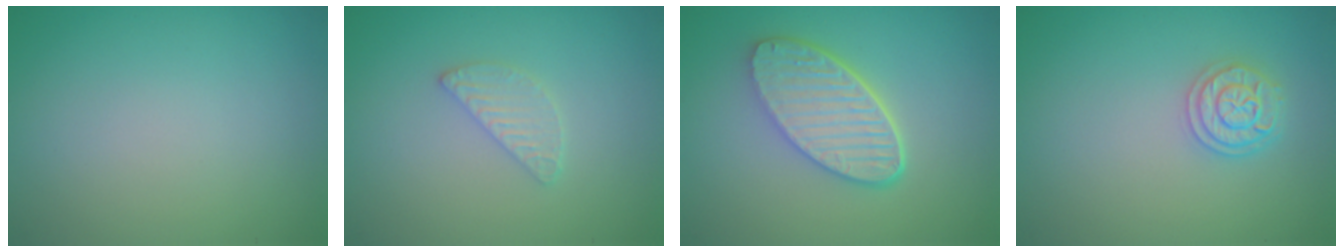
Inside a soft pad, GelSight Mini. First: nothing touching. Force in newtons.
{"total": 1.9, "press": 1.8, "slide": 0.2}
{"total": 5.7, "press": 4.4, "slide": 3.6}
{"total": 2.4, "press": 2.4, "slide": 0.4}